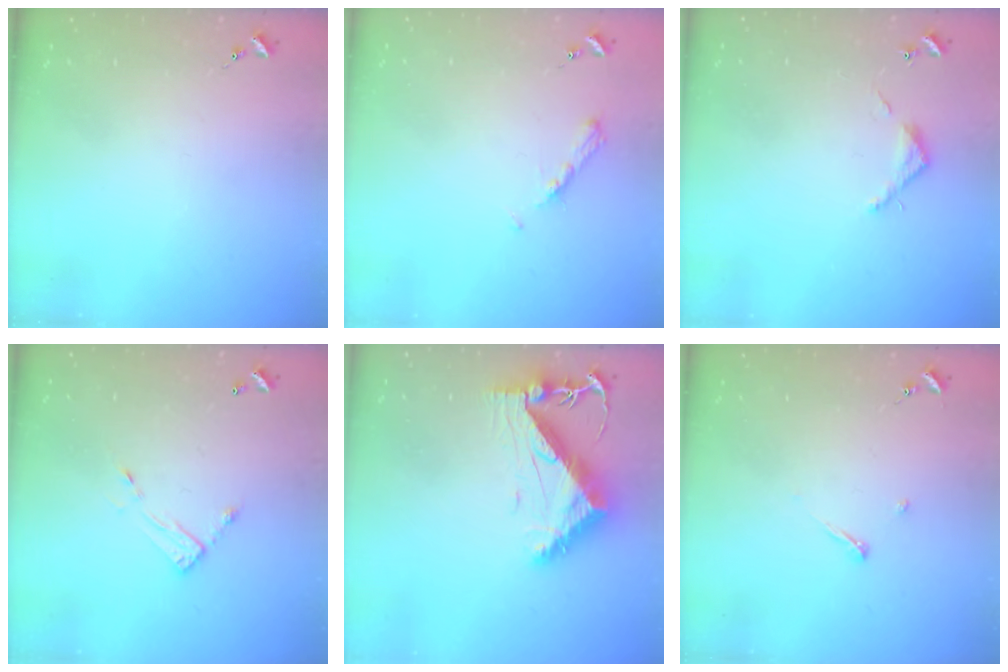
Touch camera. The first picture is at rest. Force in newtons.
{"total": 4.9, "press": 4.9, "slide": 0.6}
{"total": 3.6, "press": 3.6, "slide": 0.2}
{"total": 7.3, "press": 7.3, "slide": 0.3}
{"total": 9.5, "press": 9.5, "slide": 1.1}
{"total": 3.6, "press": 3.6, "slide": 0.4}